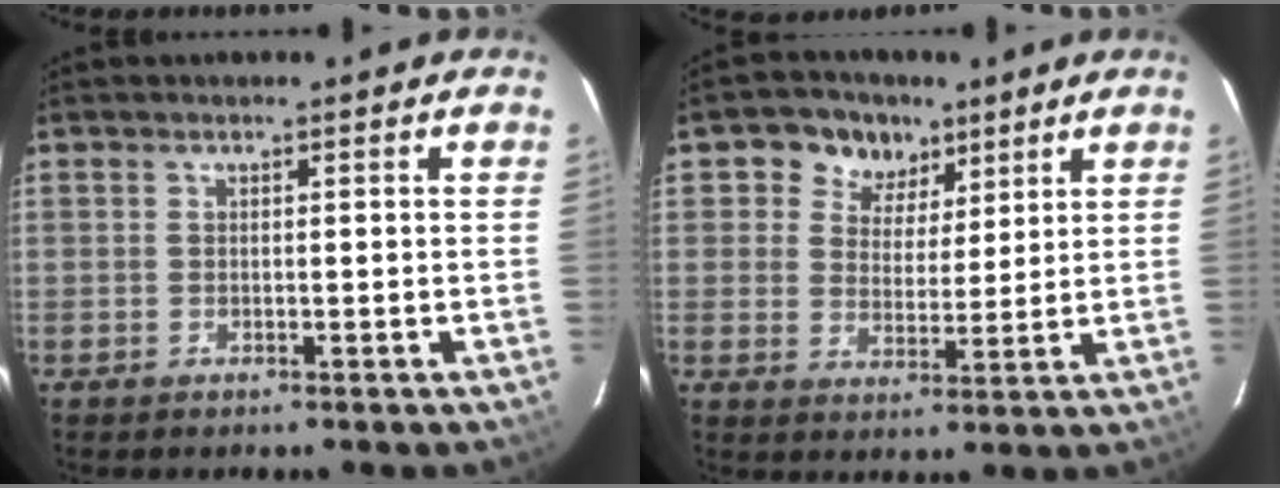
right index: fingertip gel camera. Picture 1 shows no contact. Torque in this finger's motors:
{"motor_torque": [0.58, 0.56, 0.06, 0.04]}